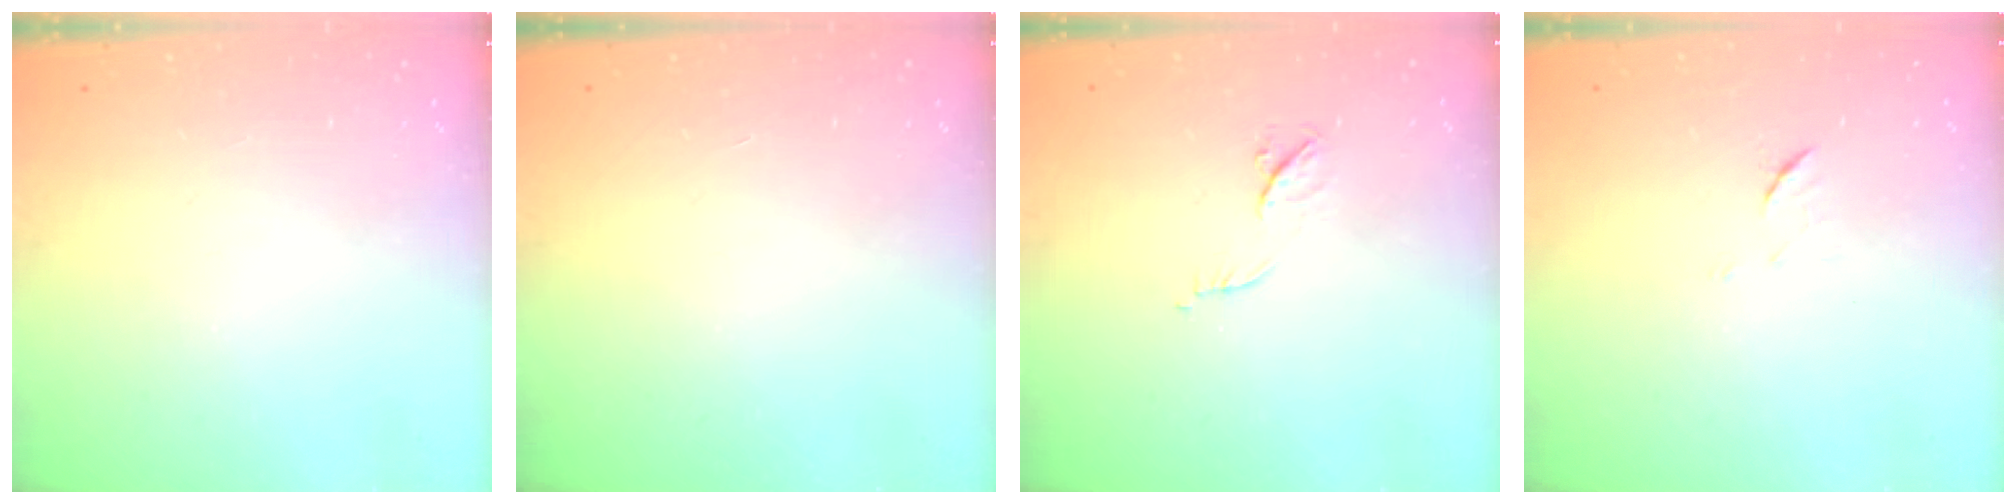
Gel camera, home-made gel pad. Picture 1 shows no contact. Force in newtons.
{"total": 1.6, "press": 1.6, "slide": 0.1}
{"total": 6.2, "press": 6.1, "slide": 1.1}
{"total": 5.4, "press": 5.2, "slide": 1.2}